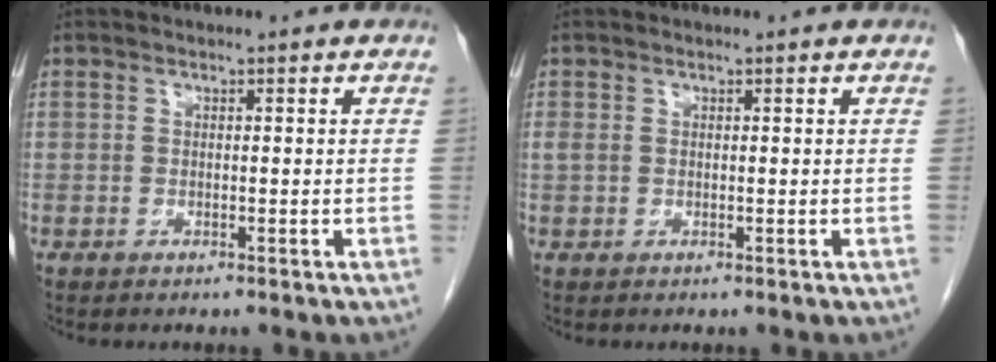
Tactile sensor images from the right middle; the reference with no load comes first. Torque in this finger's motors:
{"motor_torque": [0.96, -0.08, 0.31, 0.04]}